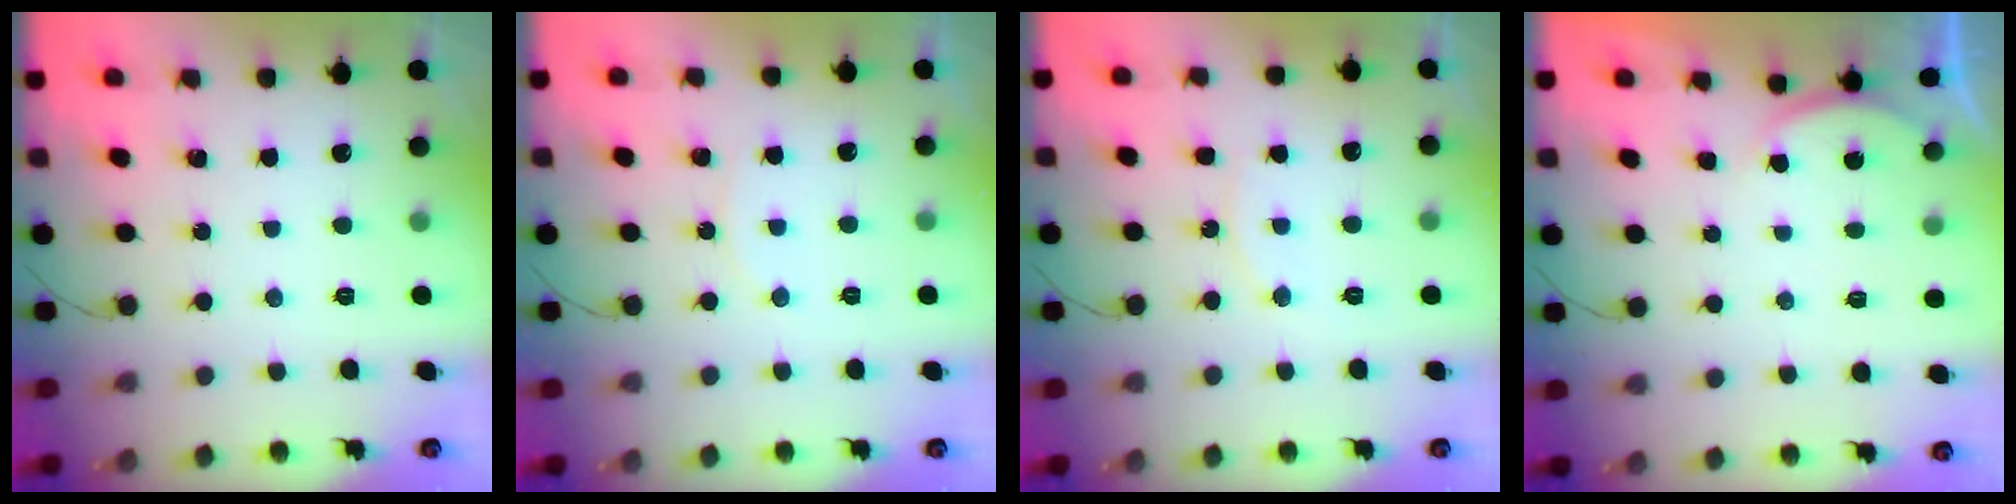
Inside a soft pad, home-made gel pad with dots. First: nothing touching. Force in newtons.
{"total": 3.1, "press": 3.0, "slide": 0.6}
{"total": 5.9, "press": 5.9, "slide": 0.6}
{"total": 2.8, "press": 2.7, "slide": 0.6}